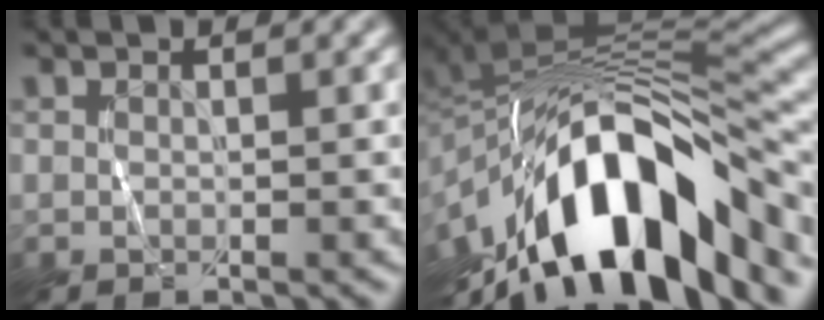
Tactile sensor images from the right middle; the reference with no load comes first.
{"total": 14.9, "force": [-7.3, 6.4, 11.4], "torque": [-0.174, 0.013, -0.129]}